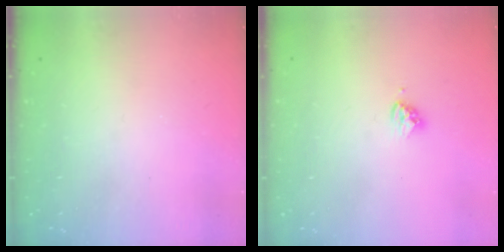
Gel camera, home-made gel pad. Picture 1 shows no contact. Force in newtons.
{"total": 3.4, "press": 3.3, "slide": 0.6}